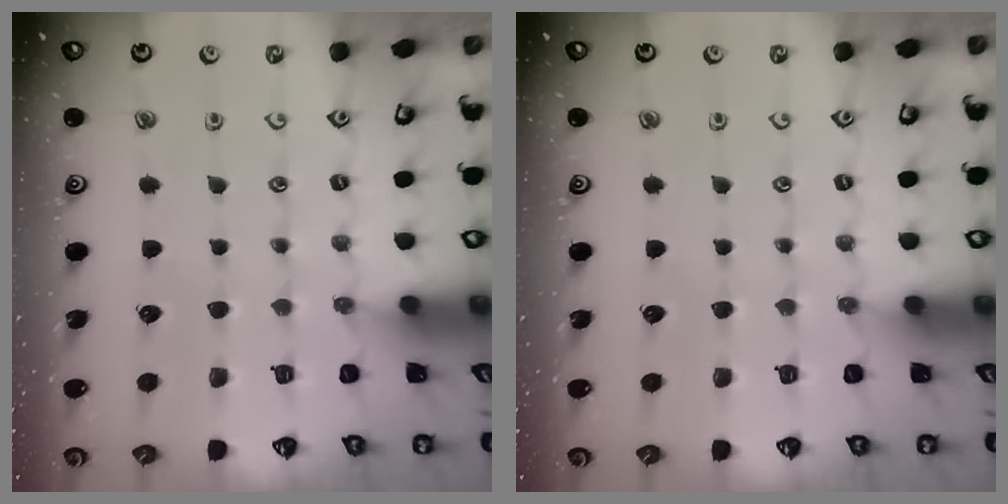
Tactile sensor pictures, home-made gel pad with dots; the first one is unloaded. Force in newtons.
{"total": 0.0}